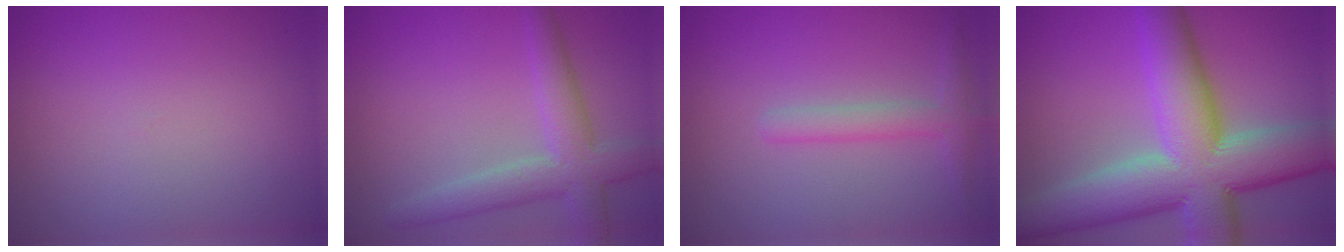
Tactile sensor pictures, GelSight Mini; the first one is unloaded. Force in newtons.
{"total": 4.7, "press": 4.7, "slide": 0.4}
{"total": 2.2, "press": 2.2, "slide": 0.1}
{"total": 13.7, "press": 13.7, "slide": 0.8}